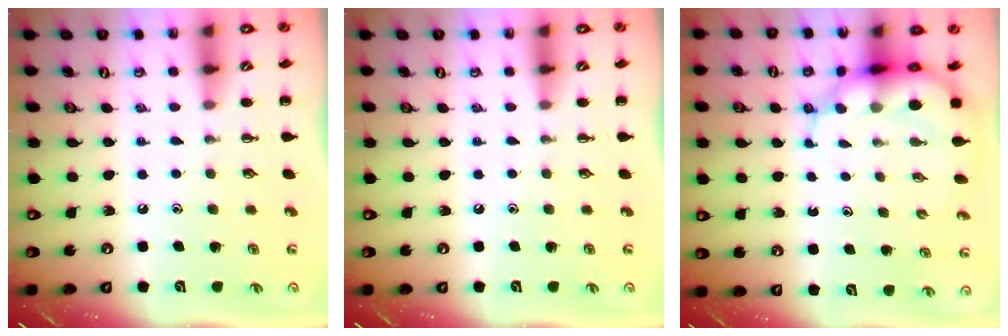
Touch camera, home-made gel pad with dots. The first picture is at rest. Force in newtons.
{"total": 0.0}
{"total": 7.6, "press": 7.3, "slide": 2.2}